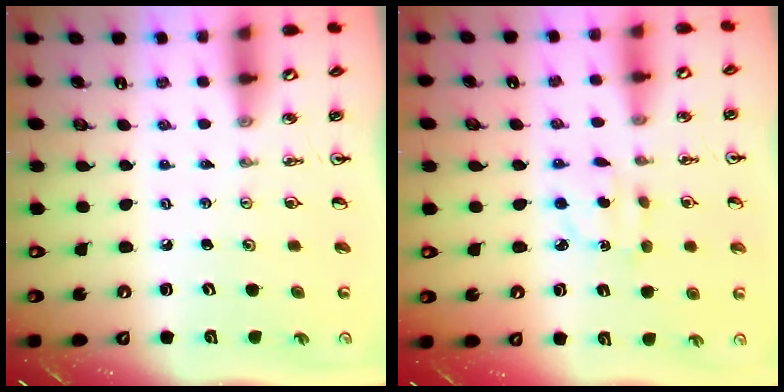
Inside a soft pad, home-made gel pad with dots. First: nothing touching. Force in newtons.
{"total": 3.9, "press": 3.9, "slide": 0.4}